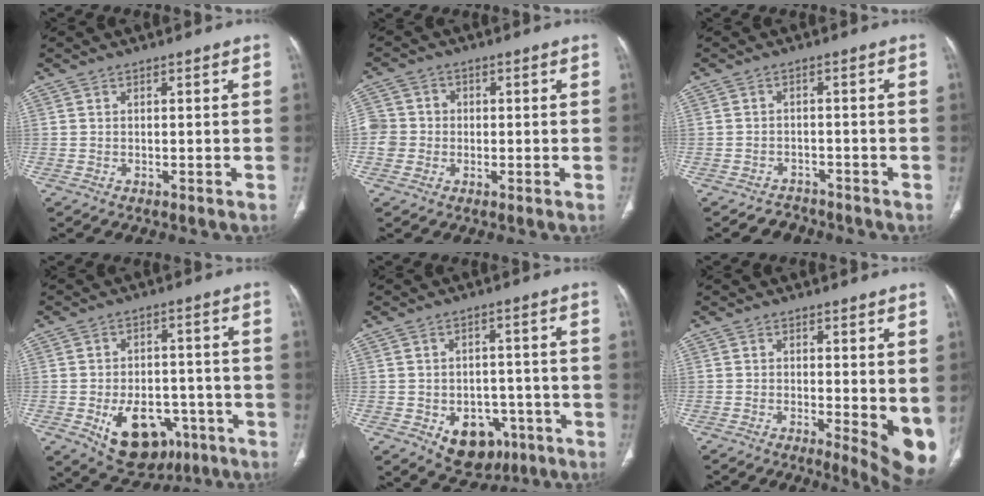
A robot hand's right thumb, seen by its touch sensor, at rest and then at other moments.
{"total": 5.4, "force": [-0.7, 5.2, 1.3], "torque": [-0.008, 0.013, -0.017]}
{"total": 3.5, "force": [-3.0, 1.8, -0.4], "torque": [0.002, 0.016, -0.048]}
{"total": 13.9, "force": [-5.7, 9.0, 8.9], "torque": [-0.104, 0.022, -0.070]}
{"total": 10.0, "force": [-4.1, 7.3, 5.5], "torque": [-0.041, 0.022, -0.043]}
{"total": 9.1, "force": [-0.4, 3.0, 8.5], "torque": [-0.104, -0.020, -0.002]}